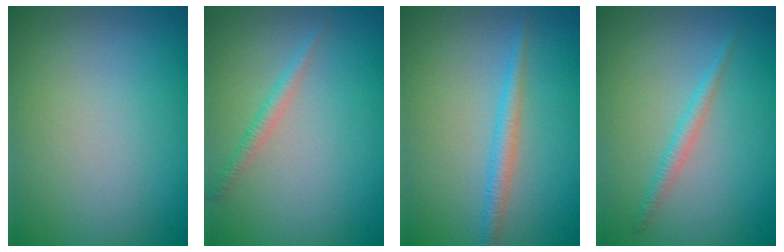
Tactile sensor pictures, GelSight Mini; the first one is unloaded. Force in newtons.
{"total": 1.3, "press": 1.3, "slide": 0.1}
{"total": 1.9, "press": 1.9, "slide": 0.1}
{"total": 1.5, "press": 1.4, "slide": 0.1}